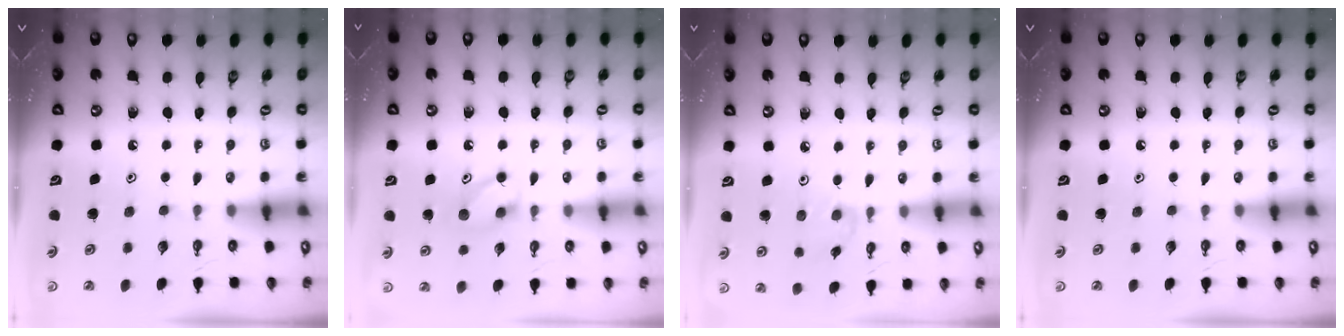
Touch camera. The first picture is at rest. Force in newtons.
{"total": 6.9, "press": 6.7, "slide": 1.4}
{"total": 1.9, "press": 1.9, "slide": 0.4}
{"total": 0.0}